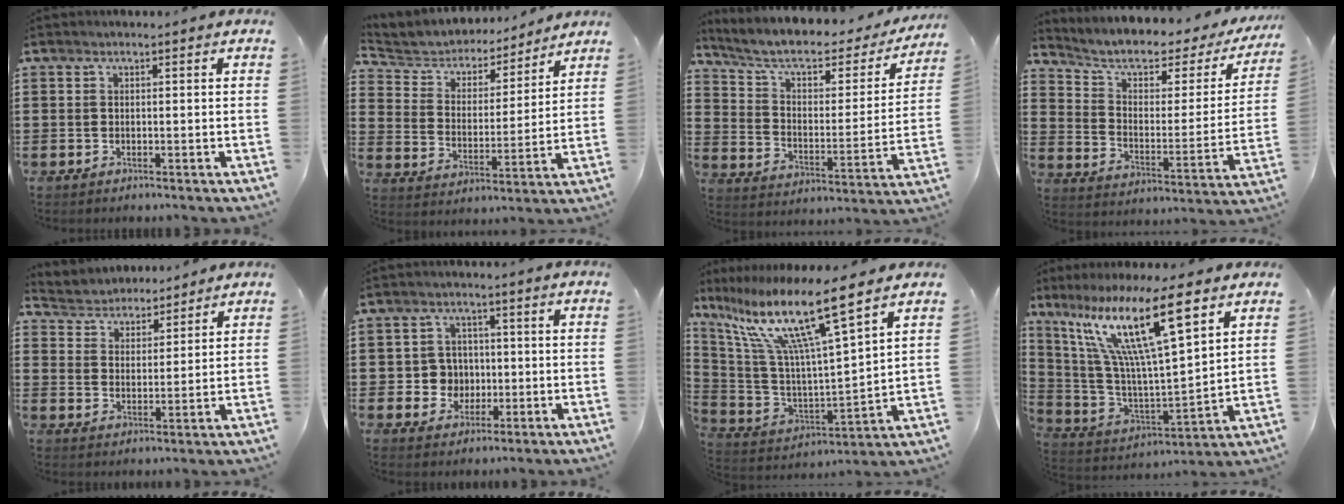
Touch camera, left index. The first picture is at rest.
{"total": 5.1, "force": [4.9, 1.5, 0.3], "torque": [-0.040, -0.034, 0.079]}
{"total": 7.2, "force": [5.3, 2.5, 4.1], "torque": [-0.103, -0.029, 0.087]}
{"total": 5.8, "force": [3.7, 2.6, 3.7], "torque": [-0.091, -0.019, 0.058]}
{"total": 4.1, "force": [3.9, 1.1, -0.7], "torque": [-0.010, -0.019, 0.068]}
{"total": 4.8, "force": [-0.3, 4.7, 1.2], "torque": [-0.042, 0.012, -0.006]}
{"total": 14.7, "force": [9.6, 0.5, 11.1], "torque": [-0.252, -0.063, 0.148]}
{"total": 16.9, "force": [9.3, 2.7, 13.8], "torque": [-0.305, -0.036, 0.146]}